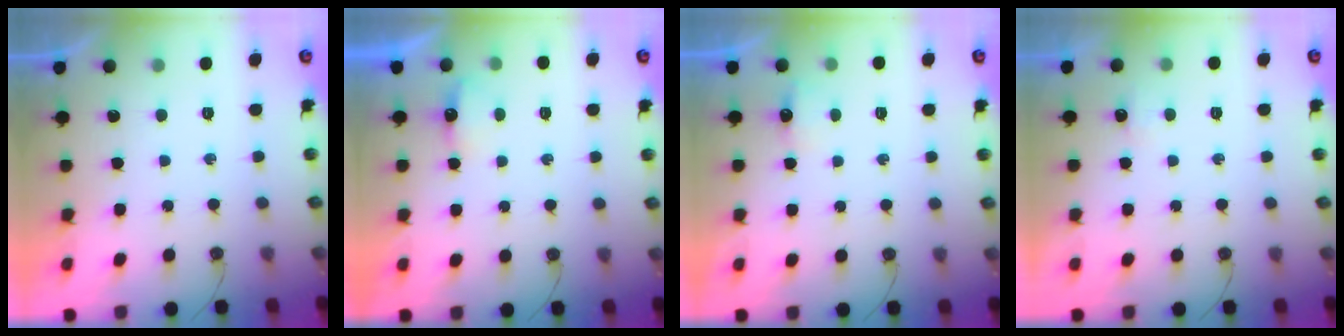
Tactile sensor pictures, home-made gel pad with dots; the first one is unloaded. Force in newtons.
{"total": 3.9, "press": 3.9, "slide": 0.7}
{"total": 2.7, "press": 2.6, "slide": 0.4}
{"total": 2.9, "press": 2.8, "slide": 0.5}